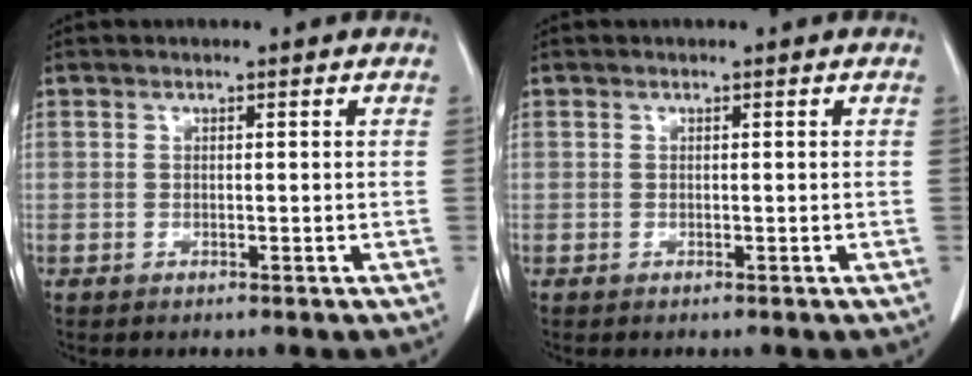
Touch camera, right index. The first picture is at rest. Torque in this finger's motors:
{"motor_torque": [-0.01, 0.00, 0.00, 0.00]}